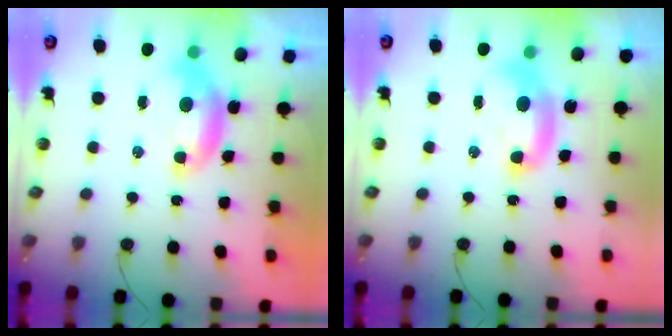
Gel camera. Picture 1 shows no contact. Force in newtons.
{"total": 2.0, "press": 2.0, "slide": 0.2}